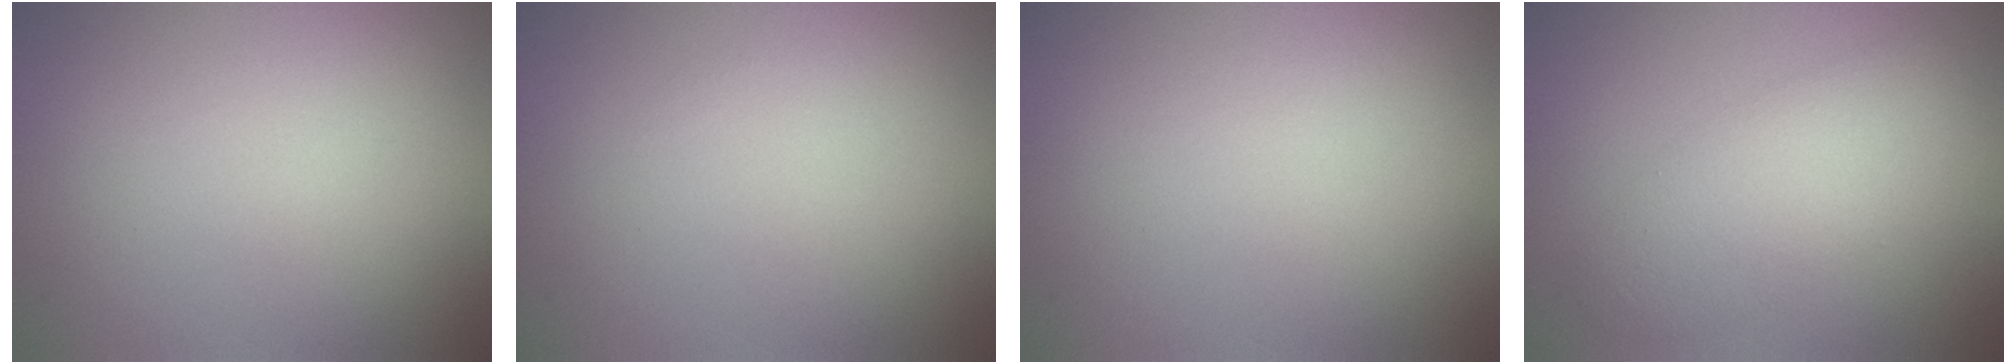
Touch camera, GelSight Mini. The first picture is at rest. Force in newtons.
{"total": 0.0}
{"total": 0.0}
{"total": 3.2, "press": 3.2, "slide": 0.2}